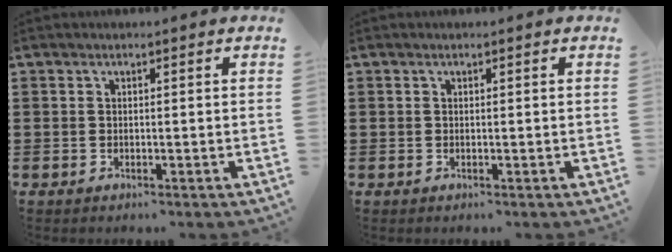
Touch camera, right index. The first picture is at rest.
{"total": 0.0}